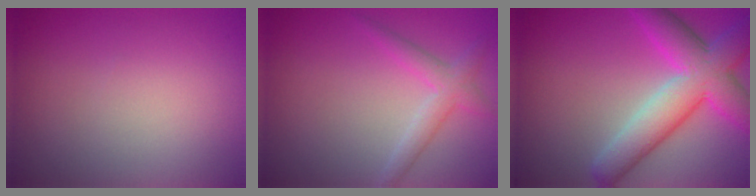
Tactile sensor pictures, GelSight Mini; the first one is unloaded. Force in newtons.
{"total": 2.4, "press": 2.4, "slide": 0.2}
{"total": 7.6, "press": 7.6, "slide": 0.3}